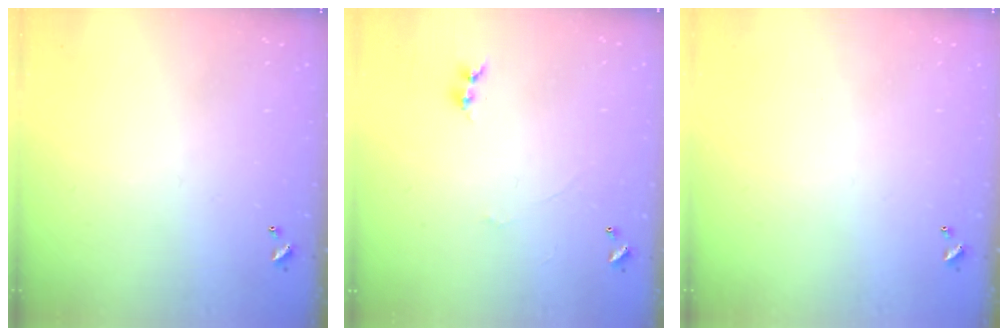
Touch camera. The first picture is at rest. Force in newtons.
{"total": 0.0}
{"total": 0.0}